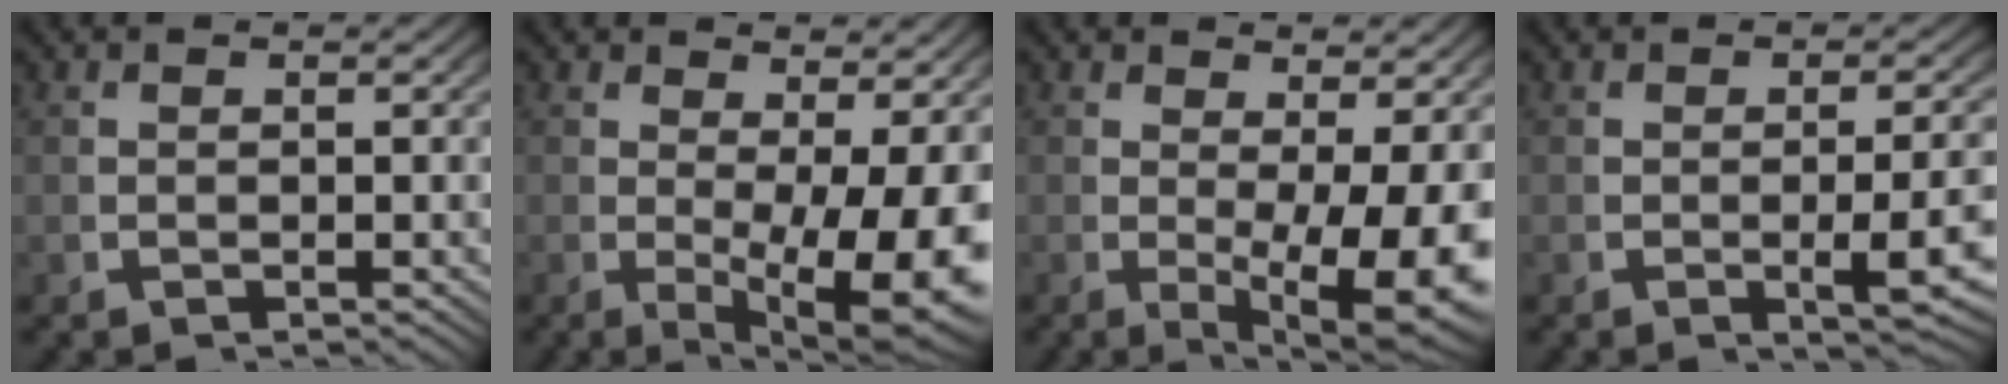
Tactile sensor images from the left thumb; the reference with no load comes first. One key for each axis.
{"total": 8.8, "fx": -0.7, "fy": 4.3, "fz": 7.7, "tx": -0.114, "ty": -0.039, "tz": 0.008}
{"total": 7.9, "fx": -0.6, "fy": 3.8, "fz": 6.9, "tx": -0.105, "ty": -0.032, "tz": 0.007}
{"total": 4.1, "fx": -1.0, "fy": 1.2, "fz": 3.8, "tx": -0.057, "ty": -0.001, "tz": -0.012}